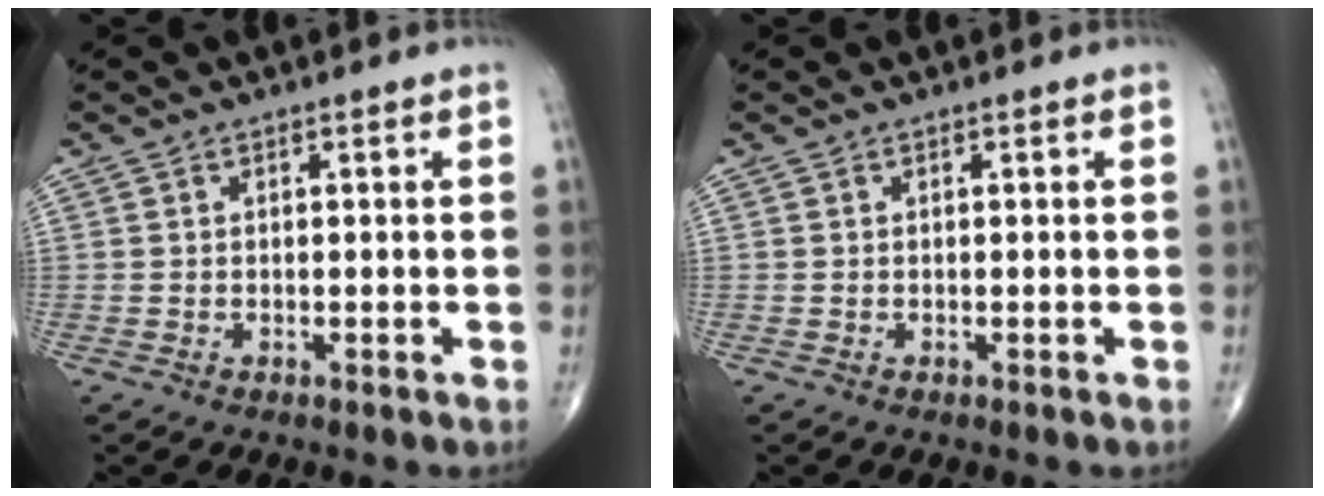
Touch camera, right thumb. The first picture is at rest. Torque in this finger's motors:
{"motor_torque": [0.17, 0.17, 0.00, 0.00, 0.02]}